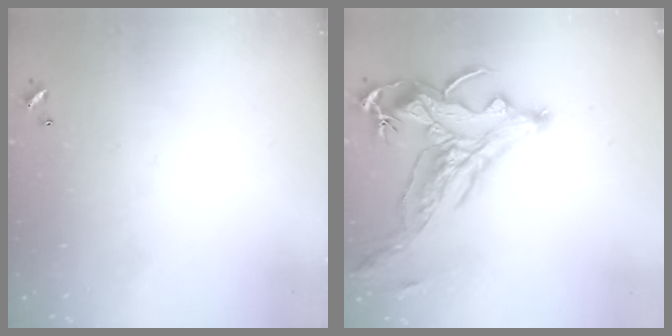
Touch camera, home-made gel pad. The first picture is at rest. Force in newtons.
{"total": 2.9, "press": 2.5, "slide": 1.3}